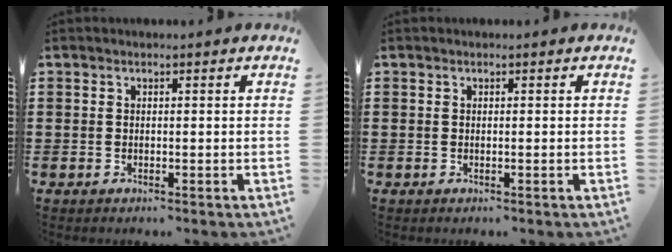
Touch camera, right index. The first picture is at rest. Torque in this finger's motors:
{"motor_torque": [0.53, 0.42, 0.00, 0.00]}